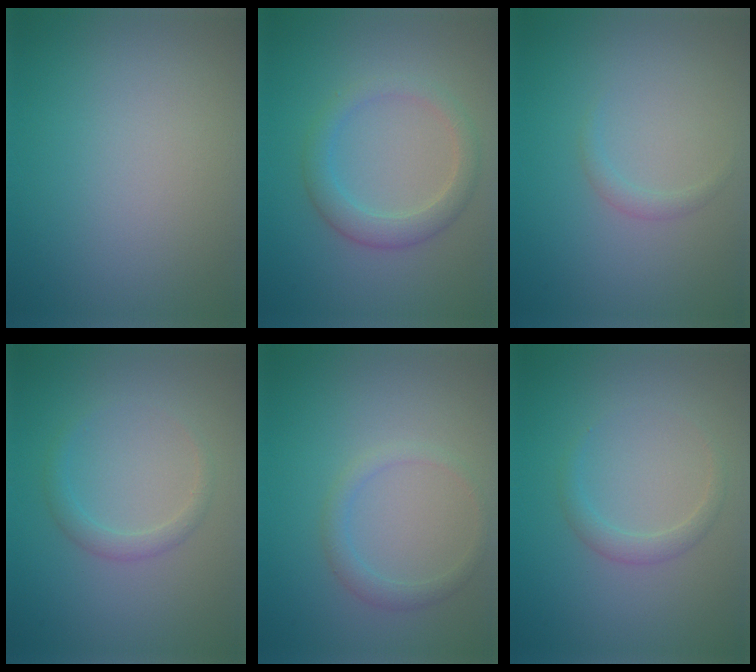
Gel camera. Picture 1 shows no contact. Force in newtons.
{"total": 2.9, "press": 2.9, "slide": 0.2}
{"total": 0.9, "press": 0.9, "slide": 0.0}
{"total": 1.5, "press": 1.5, "slide": 0.2}
{"total": 1.7, "press": 1.7, "slide": 0.1}
{"total": 1.4, "press": 1.4, "slide": 0.1}